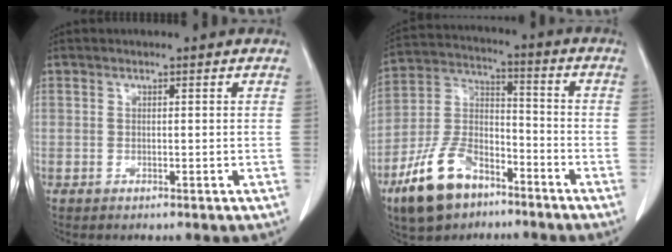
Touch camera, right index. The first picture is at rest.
{"total": 13.3, "force": [-8.6, 6.9, 7.5], "torque": [-0.161, 0.006, -0.163]}